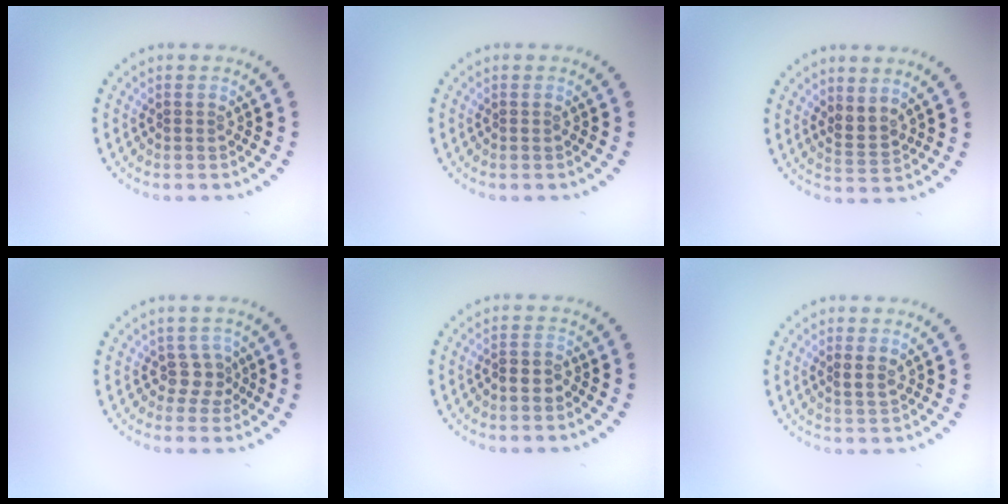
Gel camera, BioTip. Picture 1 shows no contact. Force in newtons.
{"total": 0.0}
{"total": 2.0, "press": 1.5, "slide": 1.4}
{"total": 1.8, "press": 1.3, "slide": 1.2}
{"total": 1.5, "press": 1.3, "slide": 0.7}
{"total": 1.5, "press": 1.4, "slide": 0.7}